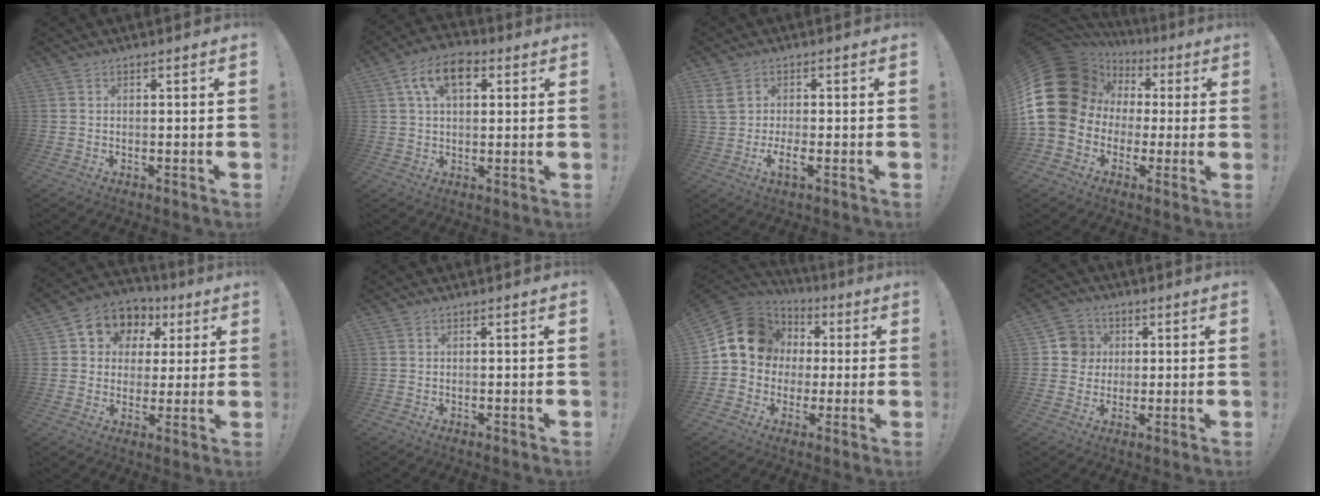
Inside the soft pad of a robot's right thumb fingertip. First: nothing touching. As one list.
[{"total": 10.6, "force": [3.9, 6.3, 7.6], "torque": [-0.118, 0.006, 0.072]}, {"total": 4.7, "force": [-0.6, 2.0, 4.2], "torque": [-0.088, -0.014, -0.013]}, {"total": 22.9, "force": [2.2, 18.7, 13.1], "torque": [-0.234, -0.008, 0.086]}, {"total": 8.2, "force": [2.5, 7.3, 2.8], "torque": [-0.042, -0.017, 0.051]}, {"total": 0.0}, {"total": 15.1, "force": [2.9, 13.0, 7.0], "torque": [-0.108, 0.005, 0.067]}, {"total": 8.0, "force": [1.5, 7.7, 1.6], "torque": [-0.017, -0.002, 0.032]}]